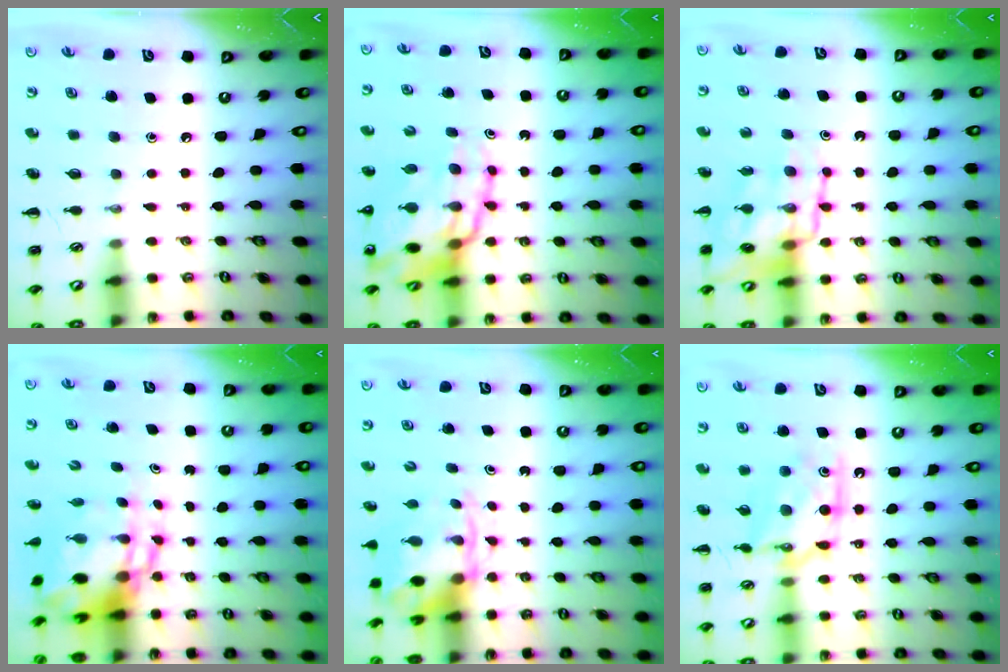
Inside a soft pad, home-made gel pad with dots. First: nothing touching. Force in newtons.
{"total": 18.2, "press": 17.5, "slide": 5.0}
{"total": 13.1, "press": 12.8, "slide": 2.8}
{"total": 8.7, "press": 8.4, "slide": 2.2}
{"total": 4.4, "press": 4.2, "slide": 1.0}
{"total": 11.5, "press": 11.5, "slide": 0.5}